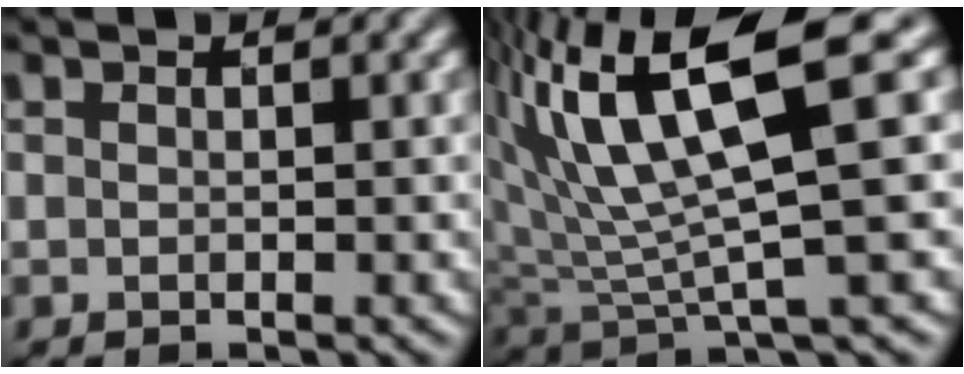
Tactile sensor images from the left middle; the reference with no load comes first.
{"total": 11.4, "force": [4.1, 2.8, 10.2], "torque": [-0.202, 0.012, 0.084]}